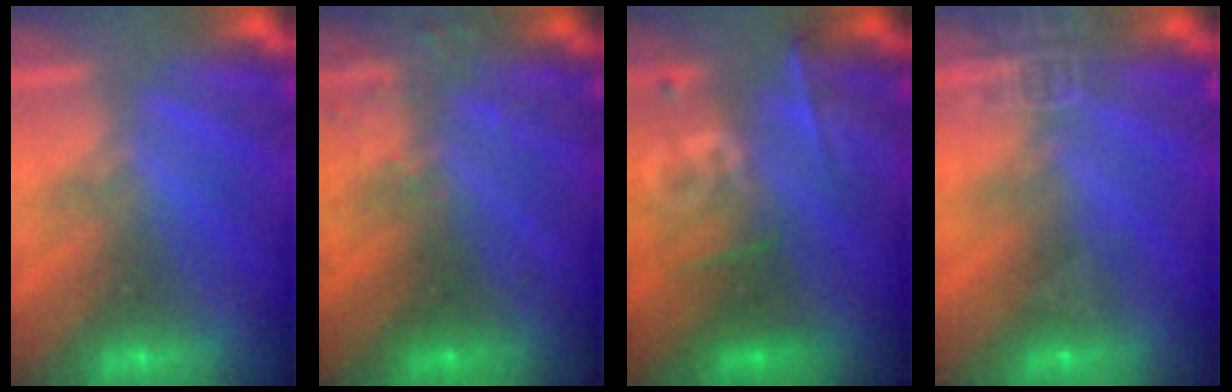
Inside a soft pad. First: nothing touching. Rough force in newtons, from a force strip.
{"total": 2.9}
{"total": 2.3}
{"total": 8.0}